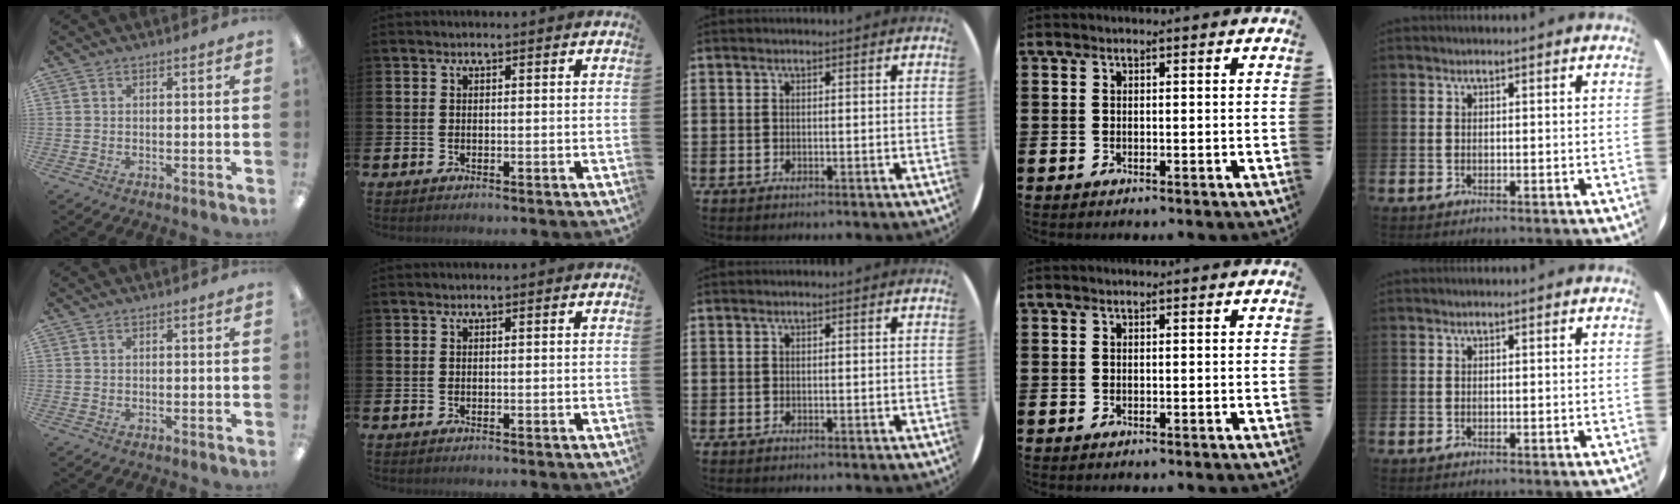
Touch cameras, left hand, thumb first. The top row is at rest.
{}